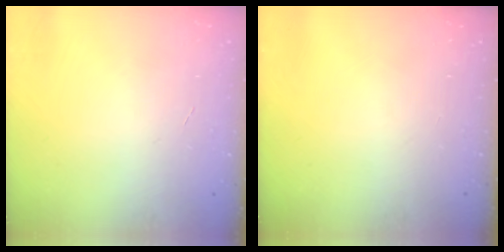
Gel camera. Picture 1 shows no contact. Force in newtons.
{"total": 0.0}